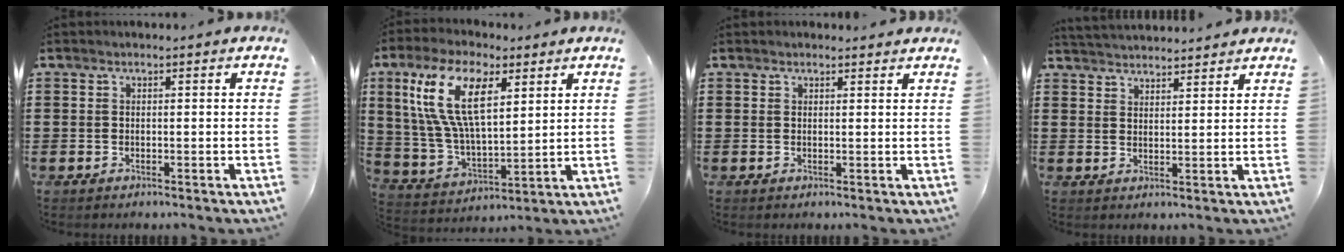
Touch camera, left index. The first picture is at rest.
{"total": 13.7, "force": [6.4, 6.3, 10.4], "torque": [-0.226, 0.006, 0.119]}
{"total": 1.0, "force": [0.9, 0.2, 0.0], "torque": [-0.002, 0.001, 0.018]}
{"total": 2.9, "force": [2.9, -0.1, -0.1], "torque": [-0.007, -0.008, 0.055]}